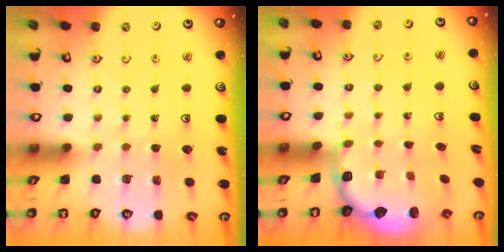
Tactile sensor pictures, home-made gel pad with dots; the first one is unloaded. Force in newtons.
{"total": 2.7, "press": 2.1, "slide": 1.8}